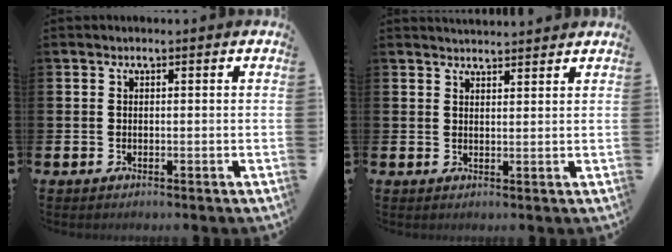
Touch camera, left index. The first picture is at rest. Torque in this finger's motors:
{"motor_torque": [-1.01, -0.78, -0.74, 0.02]}